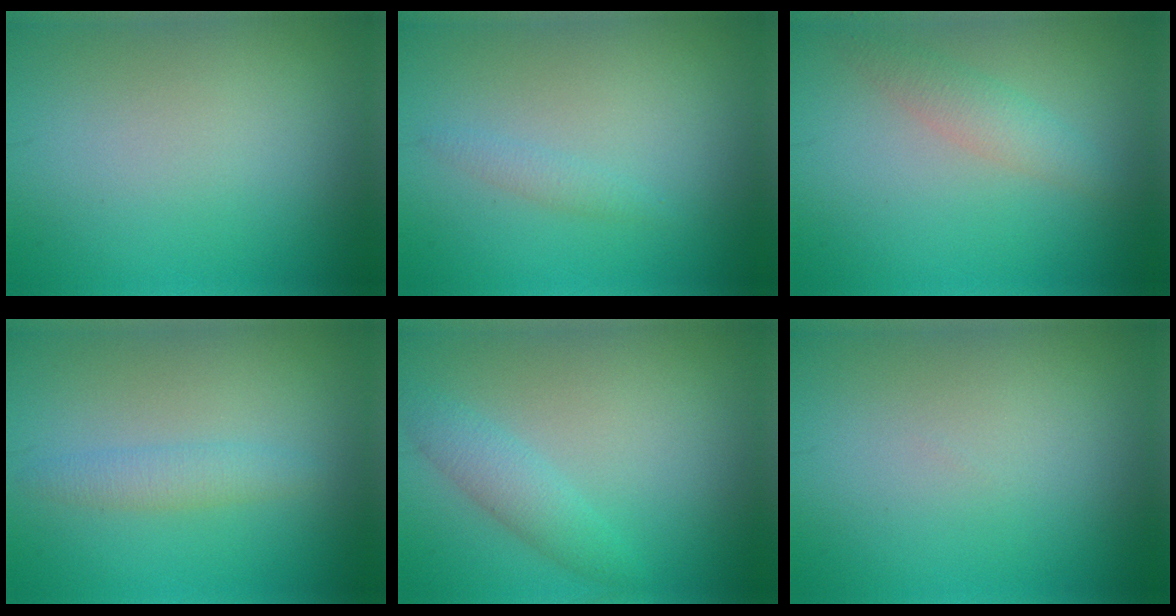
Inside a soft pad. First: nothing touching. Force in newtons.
{"total": 1.0, "press": 1.0, "slide": 0.1}
{"total": 2.2, "press": 2.2, "slide": 0.1}
{"total": 1.8, "press": 1.8, "slide": 0.2}
{"total": 2.5, "press": 2.5, "slide": 0.2}
{"total": 0.0}